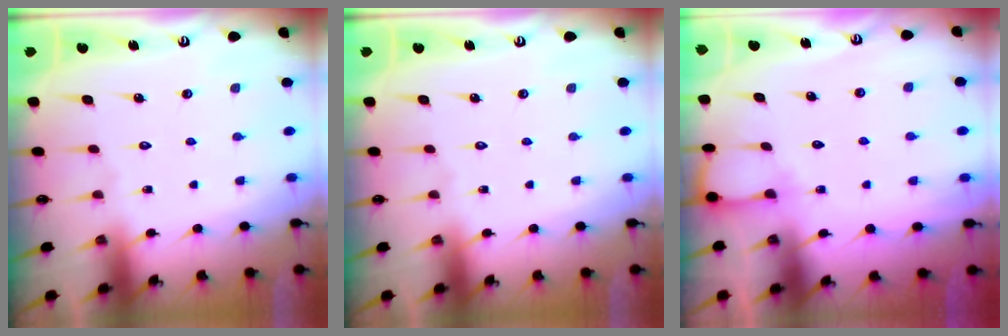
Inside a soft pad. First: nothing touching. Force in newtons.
{"total": 0.0}
{"total": 3.8, "press": 3.8, "slide": 0.3}